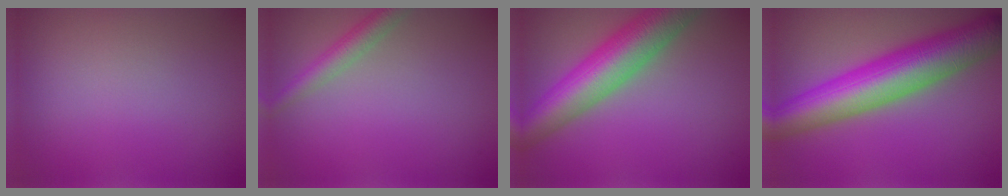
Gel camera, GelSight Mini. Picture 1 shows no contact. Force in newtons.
{"total": 2.7, "press": 2.7, "slide": 0.1}
{"total": 9.2, "press": 9.2, "slide": 0.4}
{"total": 10.5, "press": 10.5, "slide": 0.3}